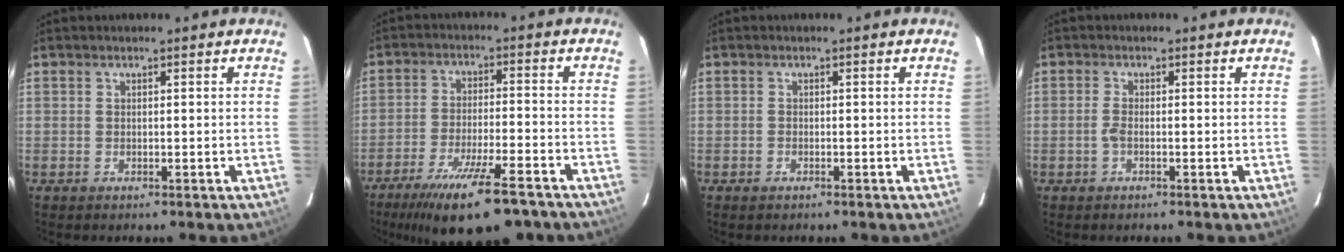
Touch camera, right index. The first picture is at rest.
{"total": 16.0, "force": [-11.9, 3.4, 10.1], "torque": [-0.195, -0.032, -0.187]}
{"total": 0.8, "force": [-0.6, 0.4, 0.2], "torque": [-0.005, 0.000, -0.011]}
{"total": 0.7, "force": [-0.3, 0.4, 0.5], "torque": [-0.011, 0.002, -0.008]}